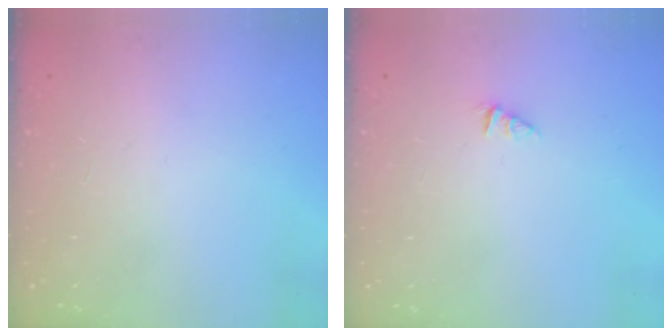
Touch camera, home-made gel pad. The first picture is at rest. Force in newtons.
{"total": 0.0}